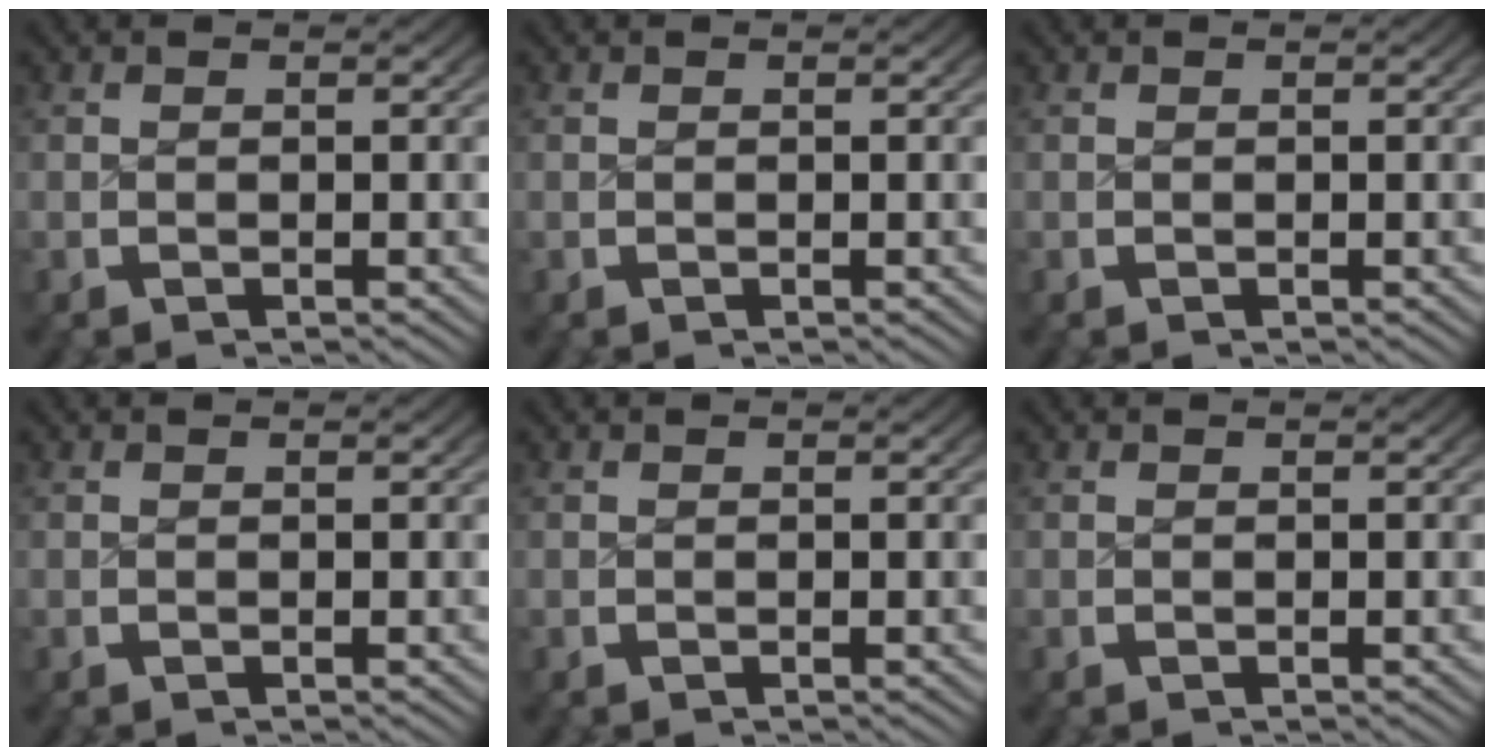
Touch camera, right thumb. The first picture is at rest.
{"total": 0.0}
{"total": 0.0}
{"total": 0.0}
{"total": 0.0}
{"total": 0.0}